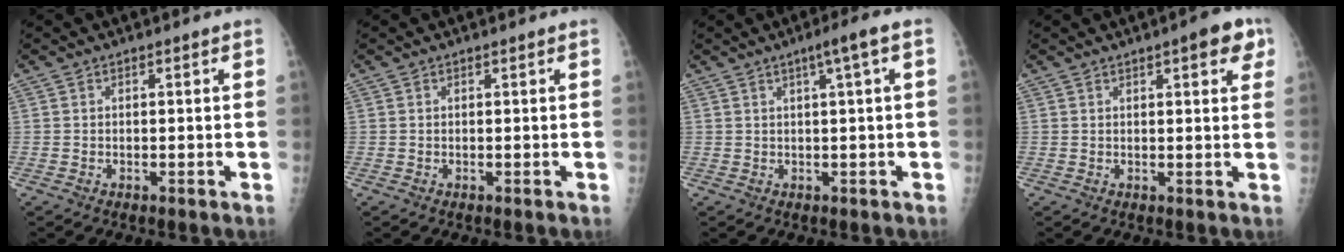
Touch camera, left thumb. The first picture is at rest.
{"total": 0.0}
{"total": 3.8, "force": [1.3, -0.3, 3.6], "torque": [-0.060, 0.009, 0.022]}
{"total": 5.8, "force": [2.9, 1.9, 4.7], "torque": [-0.039, -0.004, 0.029]}